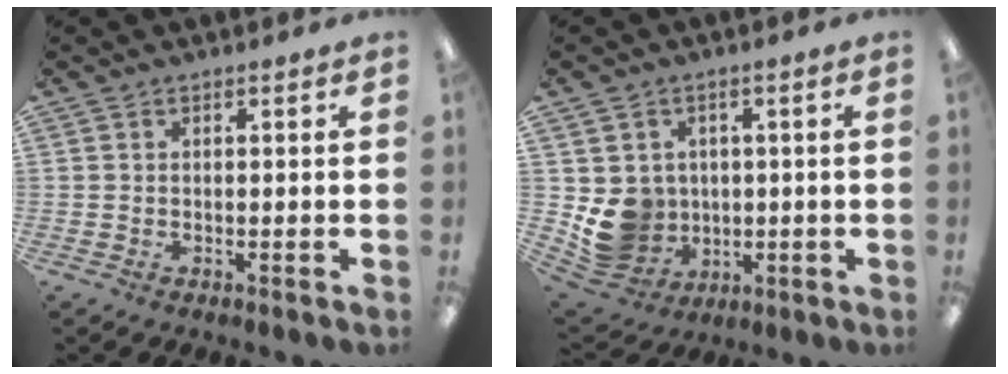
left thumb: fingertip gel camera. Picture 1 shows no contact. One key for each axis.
{"total": 9.0, "fx": 0.3, "fy": 8.7, "fz": 2.3, "tx": -0.061, "ty": -0.005, "tz": 0.019}